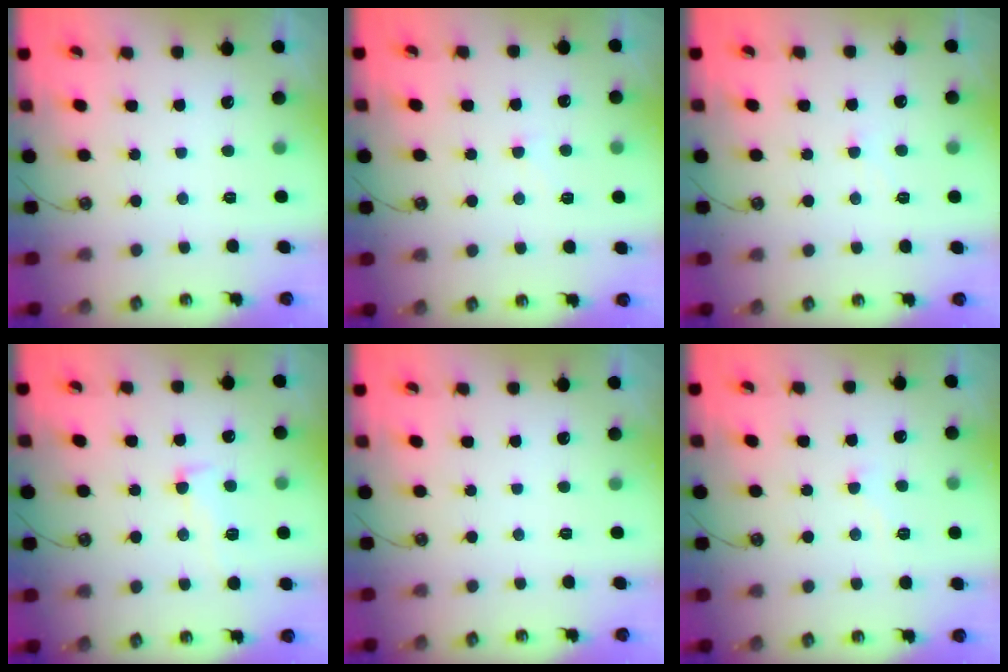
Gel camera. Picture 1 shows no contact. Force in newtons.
{"total": 2.5, "press": 2.5, "slide": 0.4}
{"total": 1.0, "press": 0.9, "slide": 0.4}
{"total": 1.7, "press": 1.4, "slide": 1.1}
{"total": 0.0}
{"total": 2.4, "press": 2.4, "slide": 0.4}